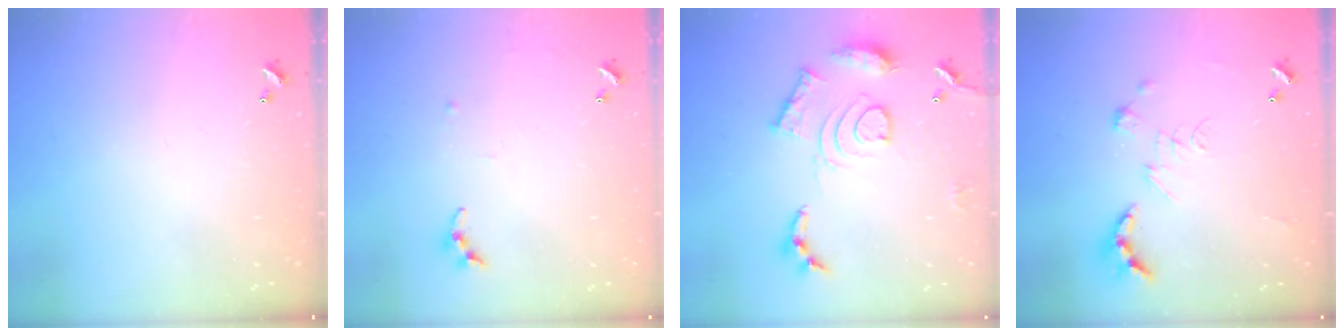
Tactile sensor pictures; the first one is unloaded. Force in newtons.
{"total": 5.5, "press": 5.5, "slide": 0.3}
{"total": 15.7, "press": 15.6, "slide": 1.4}
{"total": 2.6, "press": 1.9, "slide": 1.8}